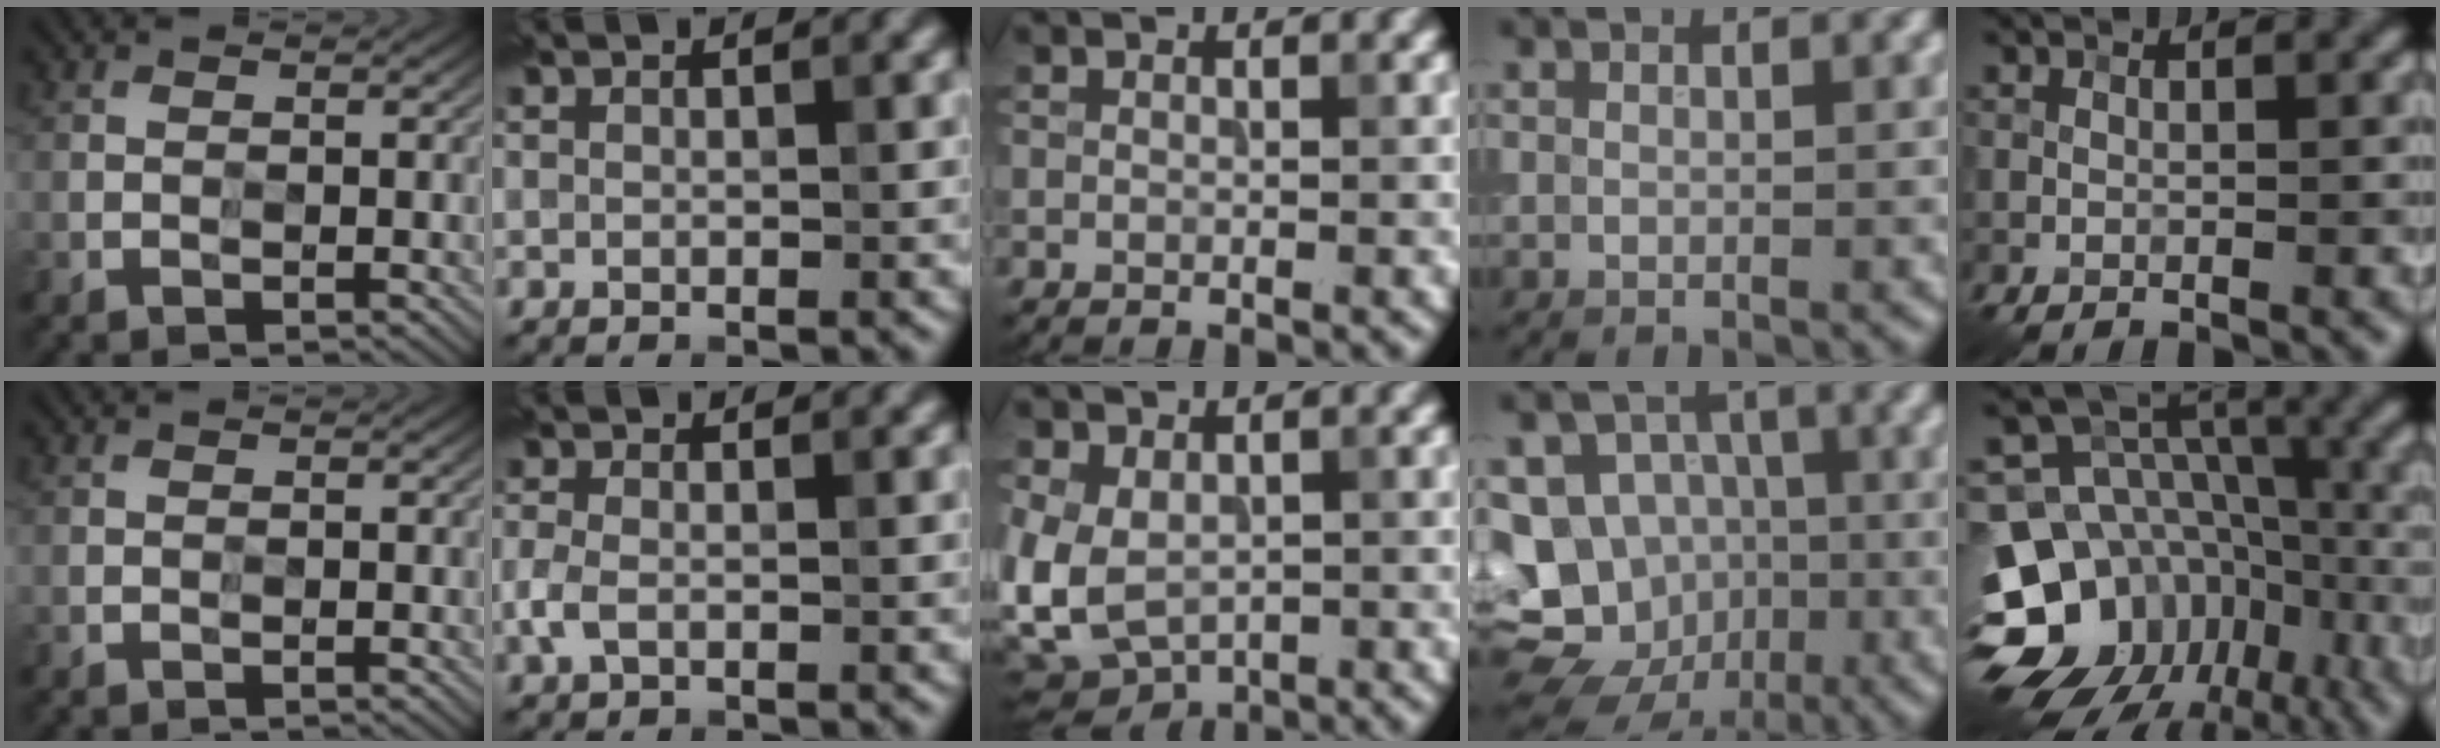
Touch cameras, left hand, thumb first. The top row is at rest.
{"index": {"total": 1.8, "force": [-0.5, 1.1, 1.4], "torque": [-0.035, 0.002, -0.014]}, "middle": {"total": 6.6, "force": [-1.0, 4.7, 4.6], "torque": [-0.105, -0.018, -0.009]}, "ring": {"total": 17.1, "force": [-5.4, 15.2, 5.7], "torque": [-0.133, -0.015, -0.090]}, "little": {"total": 17.2, "force": [-8.1, 13.5, 6.9], "torque": [-0.134, -0.021, -0.116]}}